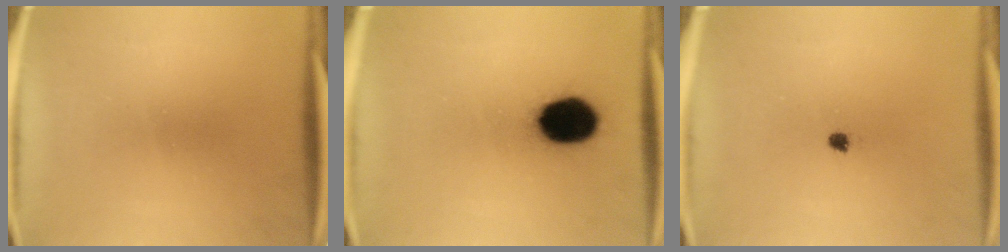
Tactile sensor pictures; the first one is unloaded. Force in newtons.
{"total": 14.1}
{"total": 1.3}